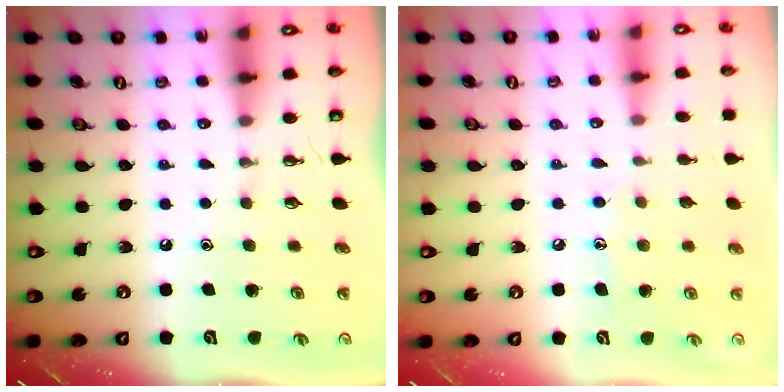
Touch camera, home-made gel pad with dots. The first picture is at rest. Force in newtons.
{"total": 6.0, "press": 6.0, "slide": 0.3}